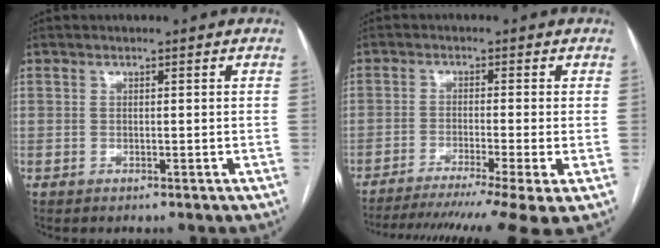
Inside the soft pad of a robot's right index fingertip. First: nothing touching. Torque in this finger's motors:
{"motor_torque": [1.49, -0.64, 0.64, 0.16]}